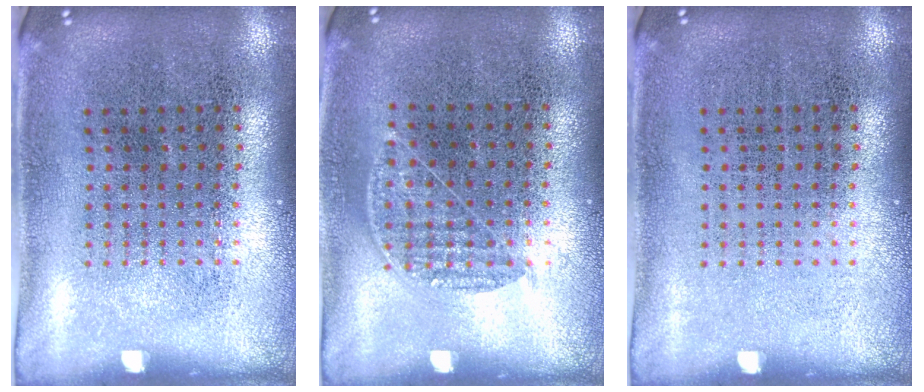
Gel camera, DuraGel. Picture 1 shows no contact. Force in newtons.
{"total": 0.8, "press": 0.7, "slide": 0.5}
{"total": 0.0}